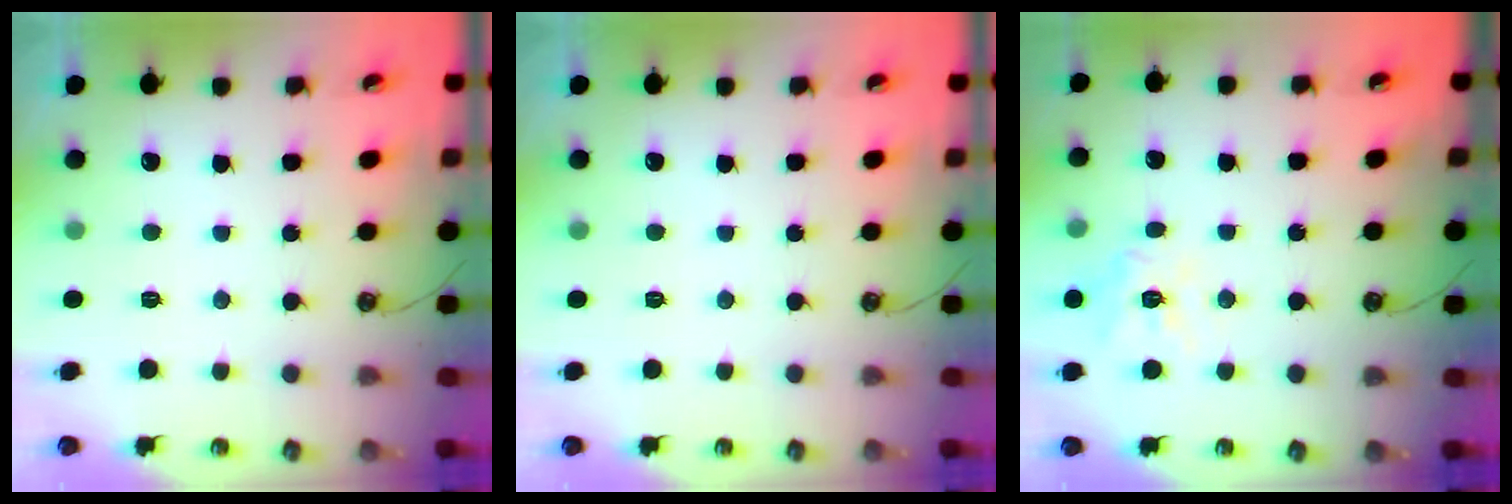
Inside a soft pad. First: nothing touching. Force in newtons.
{"total": 0.0}
{"total": 12.5, "press": 12.4, "slide": 1.7}